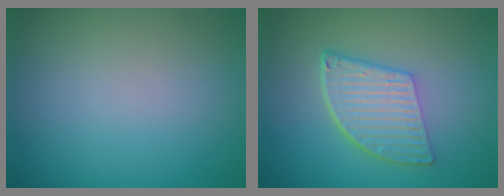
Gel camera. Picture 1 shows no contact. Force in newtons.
{"total": 6.1, "press": 4.3, "slide": 4.3}